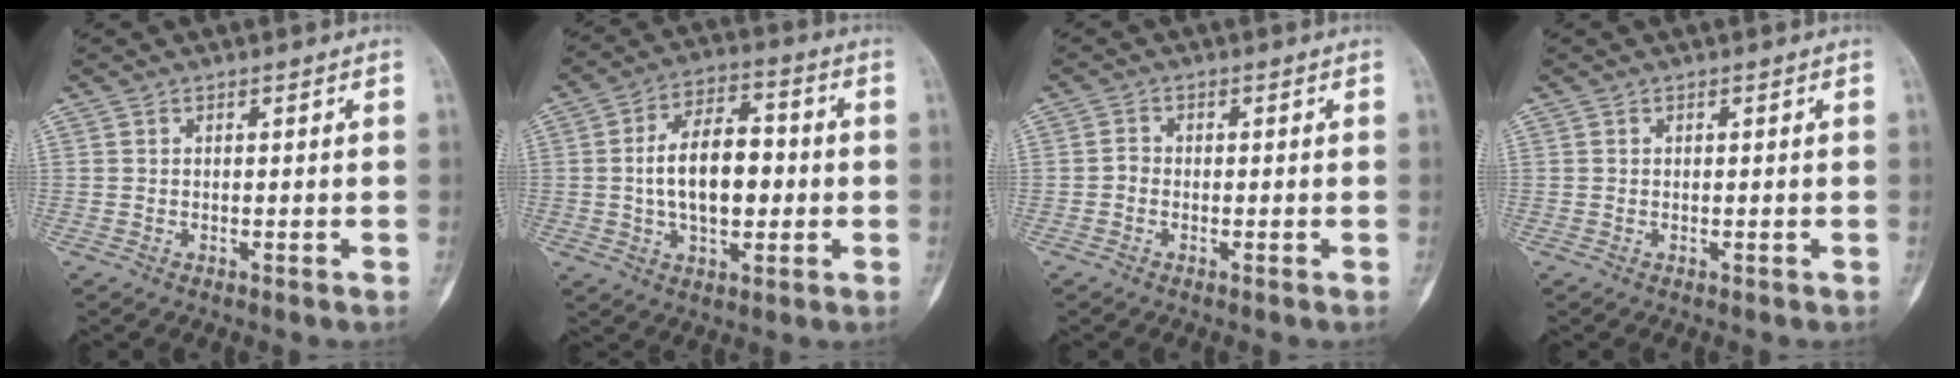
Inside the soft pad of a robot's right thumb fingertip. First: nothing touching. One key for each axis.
{"total": 13.6, "fx": -0.3, "fy": 7.7, "fz": 11.2, "tx": -0.167, "ty": 0.022, "tz": -0.008}
{"total": 1.4, "fx": -0.5, "fy": 1.1, "fz": 0.7, "tx": -0.008, "ty": 0.004, "tz": -0.015}
{"total": 0.0}